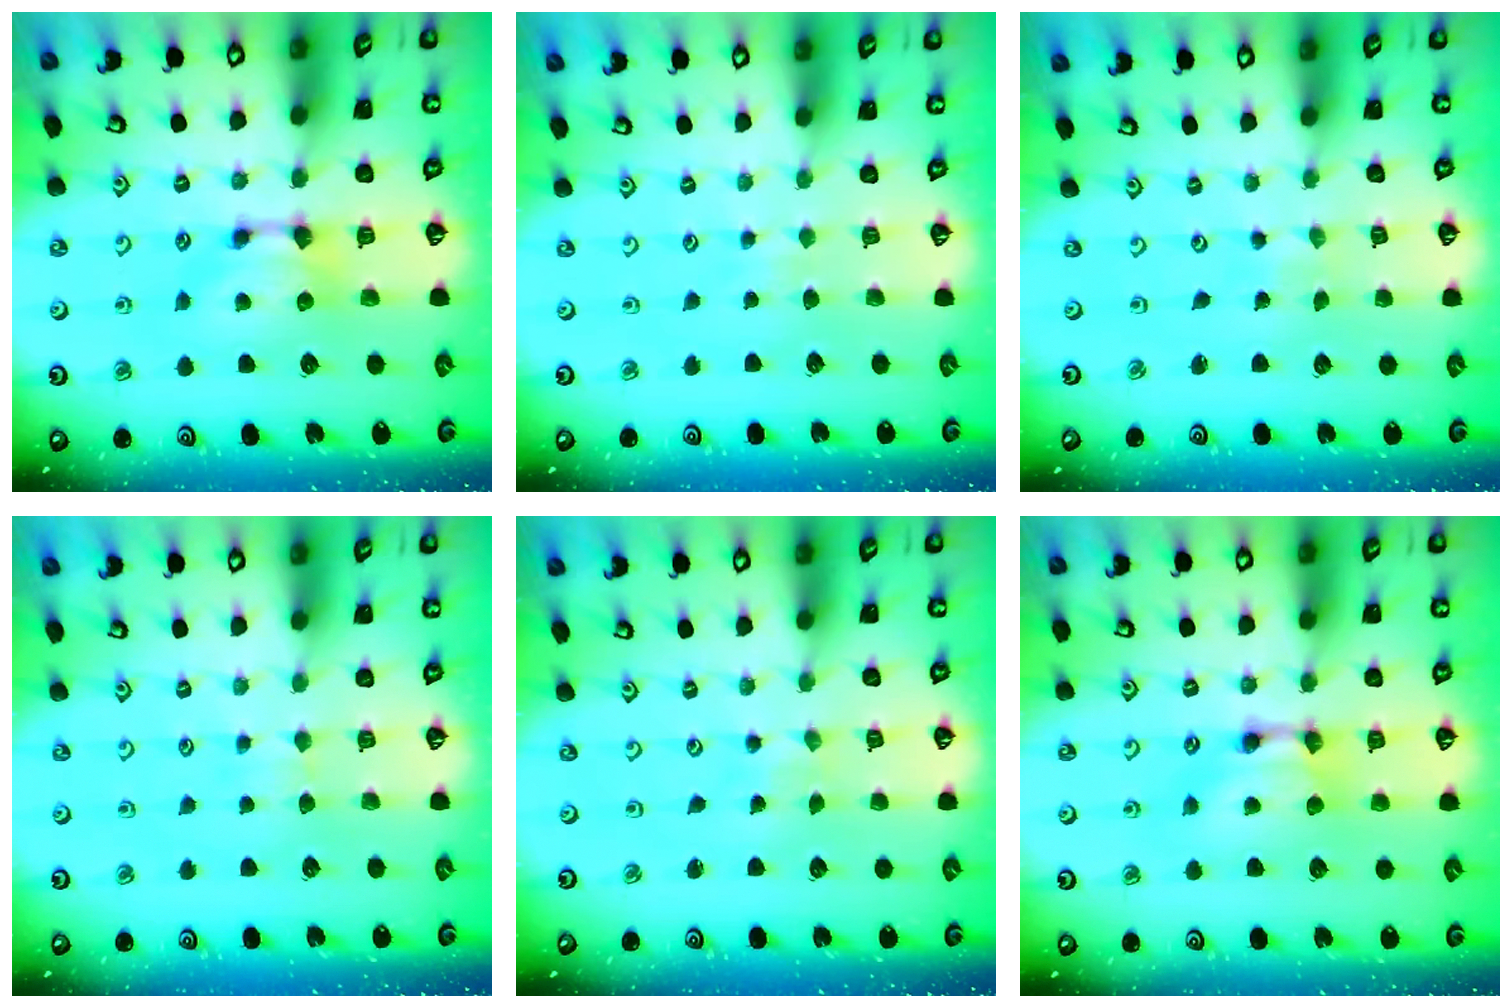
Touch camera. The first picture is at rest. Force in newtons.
{"total": 4.3, "press": 4.2, "slide": 0.3}
{"total": 5.9, "press": 5.9, "slide": 0.3}
{"total": 2.8, "press": 2.8, "slide": 0.2}
{"total": 5.1, "press": 5.1, "slide": 0.2}
{"total": 1.9, "press": 1.9, "slide": 0.1}